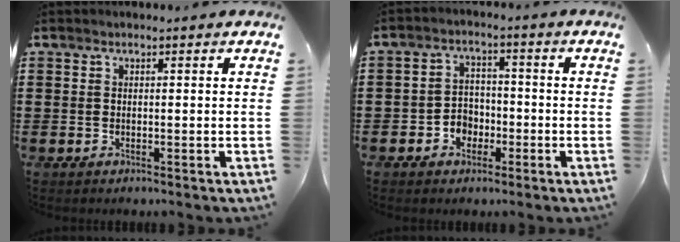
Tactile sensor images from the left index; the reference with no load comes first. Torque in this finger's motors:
{"motor_torque": [0.20, 0.37, 0.17, 0.01]}